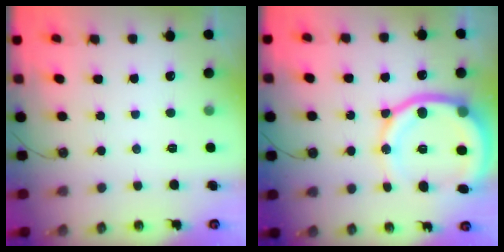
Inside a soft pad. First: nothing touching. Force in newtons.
{"total": 17.5, "press": 17.4, "slide": 2.1}